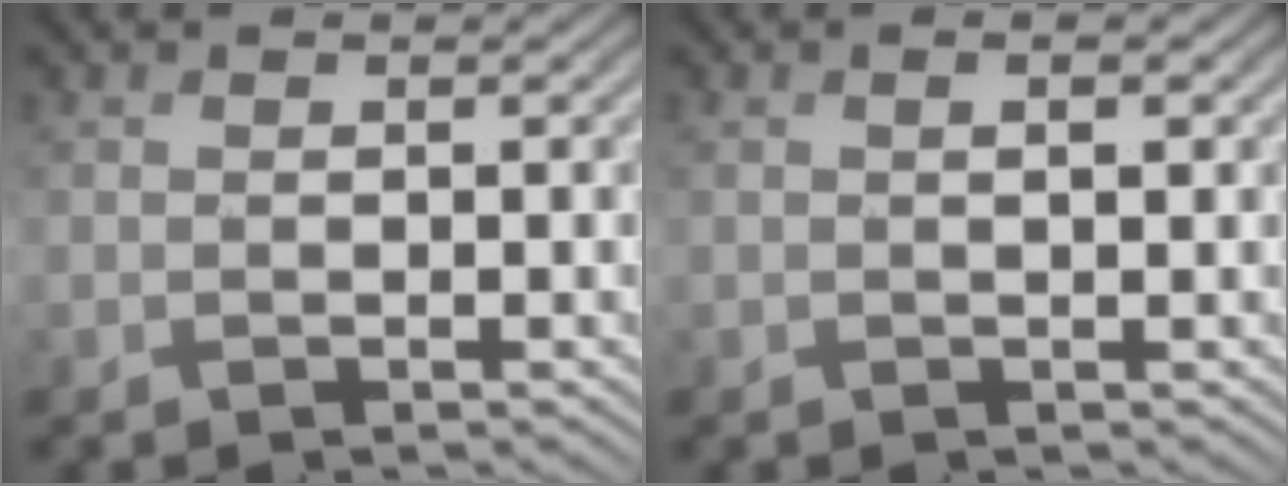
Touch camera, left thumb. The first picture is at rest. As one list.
[{"total": 1.5, "force": [0.4, 0.4, 1.4], "torque": [-0.010, -0.008, 0.007]}]